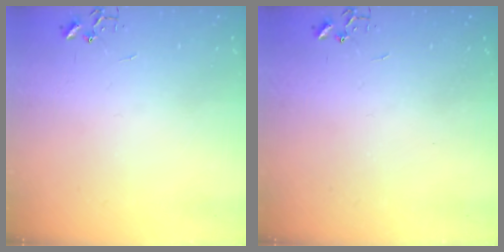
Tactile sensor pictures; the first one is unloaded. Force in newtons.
{"total": 0.0}